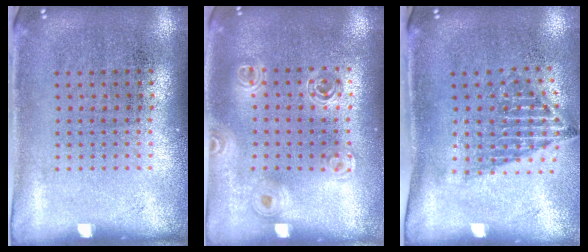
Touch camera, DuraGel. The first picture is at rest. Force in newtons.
{"total": 1.4, "press": 1.3, "slide": 0.6}
{"total": 1.6, "press": 1.2, "slide": 1.0}